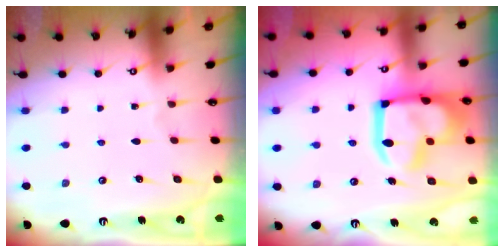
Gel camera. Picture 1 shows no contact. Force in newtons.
{"total": 15.7, "press": 15.6, "slide": 2.0}